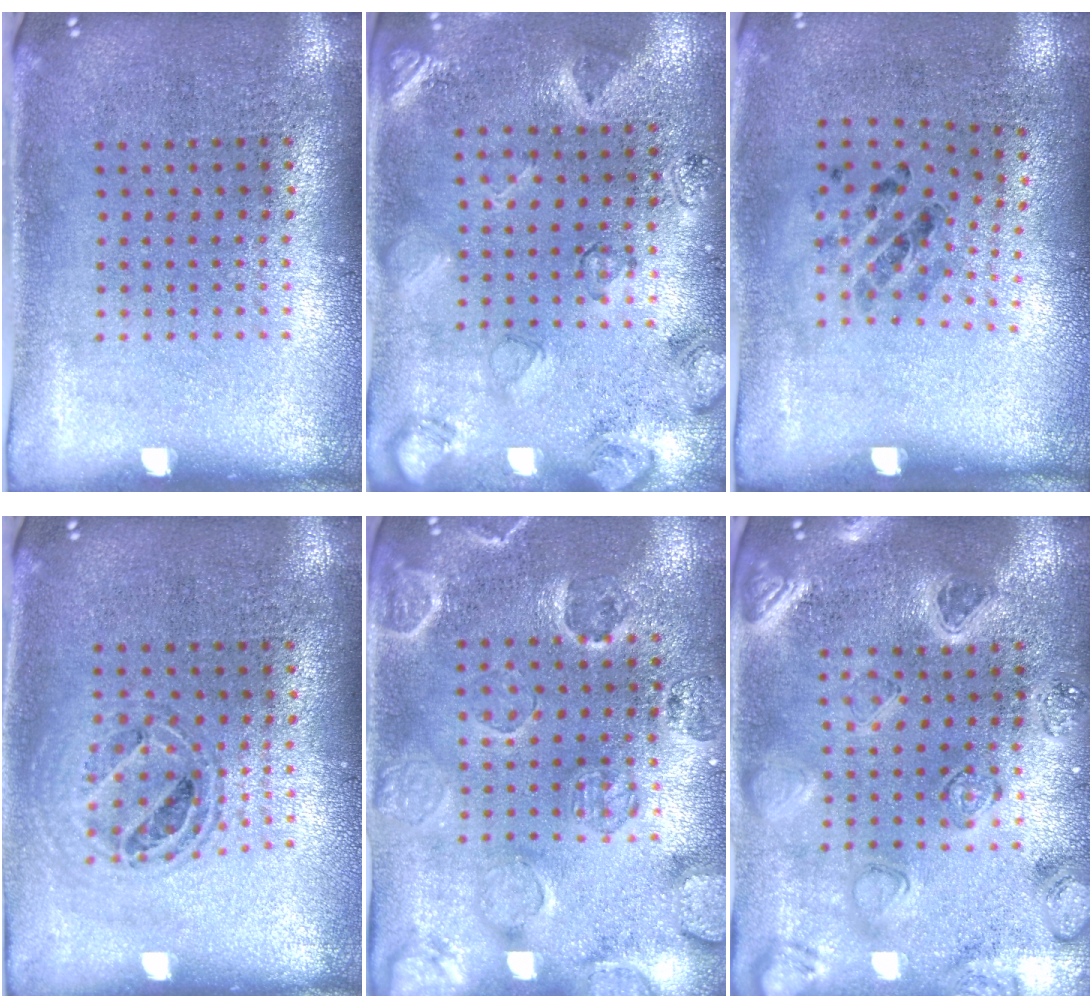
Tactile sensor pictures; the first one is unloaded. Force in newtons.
{"total": 2.5, "press": 1.8, "slide": 1.8}
{"total": 1.3, "press": 0.7, "slide": 1.2}
{"total": 0.7, "press": 0.7, "slide": 0.1}
{"total": 2.4, "press": 2.1, "slide": 1.1}
{"total": 2.2, "press": 2.2, "slide": 0.2}